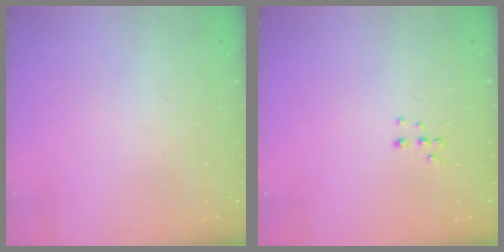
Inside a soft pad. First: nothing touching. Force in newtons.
{"total": 5.3, "press": 5.2, "slide": 0.5}